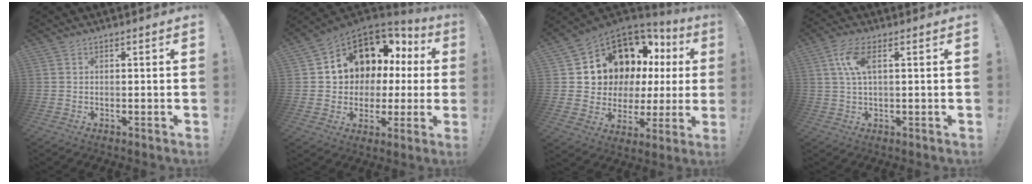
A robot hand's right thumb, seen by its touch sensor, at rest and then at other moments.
{"total": 11.5, "force": [5.1, 9.1, 4.9], "torque": [-0.078, -0.043, 0.109]}
{"total": 12.8, "force": [7.8, 8.0, 6.2], "torque": [-0.106, -0.069, 0.159]}
{"total": 6.7, "force": [1.9, 2.4, 6.0], "torque": [-0.114, -0.003, 0.033]}